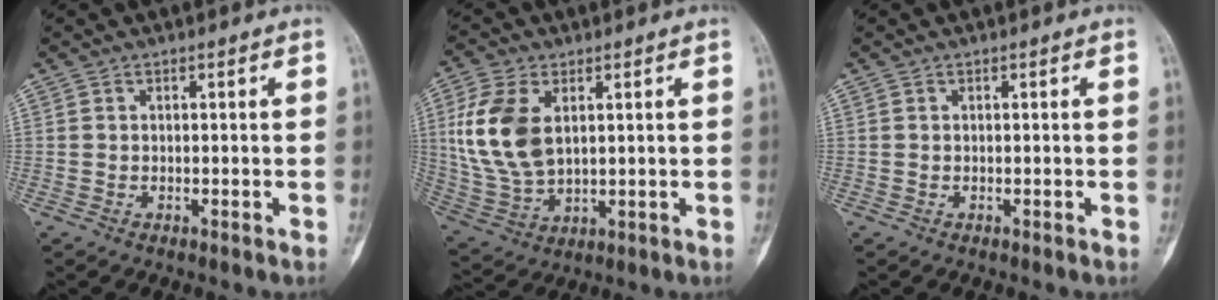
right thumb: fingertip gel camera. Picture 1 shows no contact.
{"total": 13.0, "force": [3.2, 7.7, 10.0], "torque": [-0.209, -0.009, 0.072]}
{"total": 0.0}